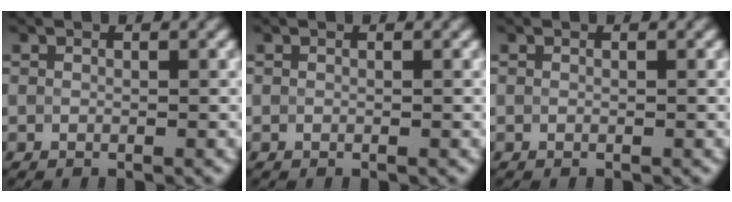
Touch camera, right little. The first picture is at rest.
{"total": 0.0}
{"total": 0.0}